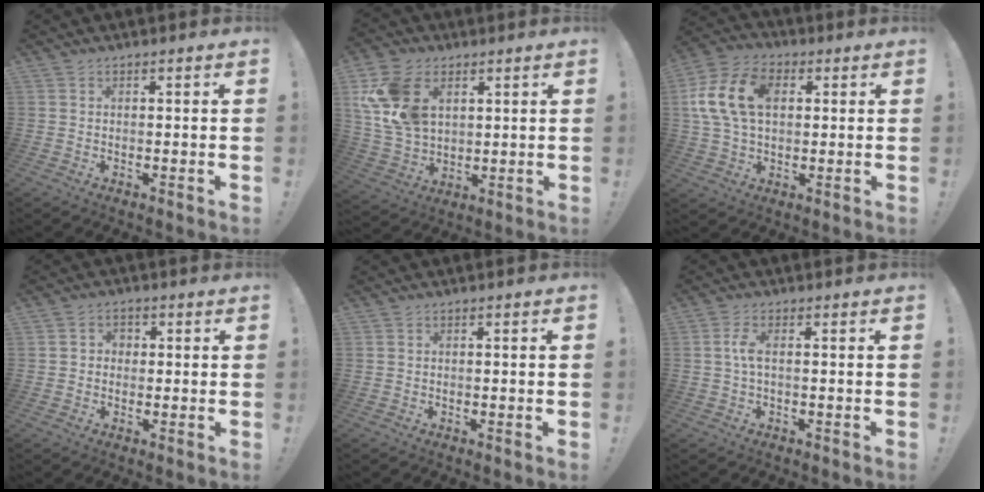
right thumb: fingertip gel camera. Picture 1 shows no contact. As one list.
[{"total": 16.6, "force": [5.4, 11.7, 10.4], "torque": [-0.204, -0.017, 0.107]}, {"total": 16.2, "force": [3.2, 10.9, 11.6], "torque": [-0.227, 0.010, 0.059]}, {"total": 2.9, "force": [-0.3, 2.7, 1.1], "torque": [-0.015, 0.004, -0.006]}, {"total": 0.8, "force": [-0.4, -0.2, 0.7], "torque": [-0.012, -0.002, -0.007]}, {"total": 3.9, "force": [0.0, 1.2, 3.7], "torque": [-0.075, 0.002, -0.002]}]